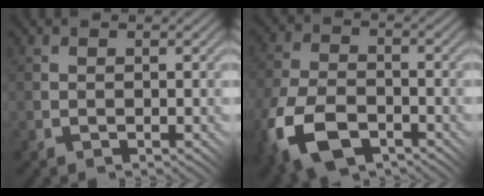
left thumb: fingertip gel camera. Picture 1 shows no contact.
{"total": 12.0, "force": [-6.3, 6.8, 7.6], "torque": [-0.209, -0.039, -0.114]}